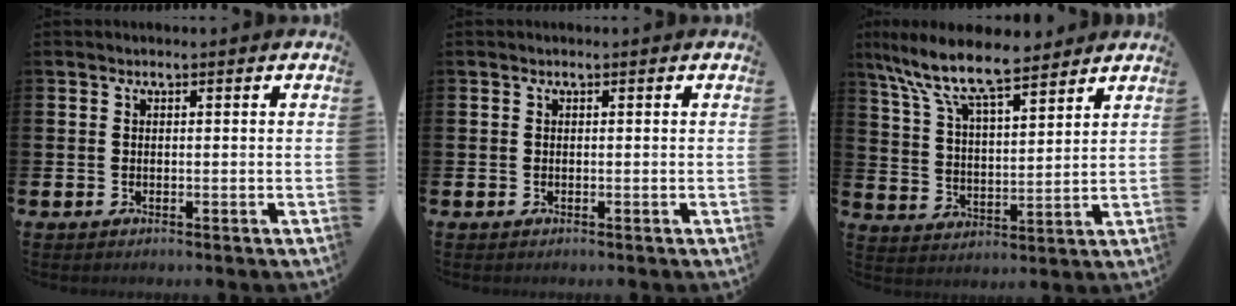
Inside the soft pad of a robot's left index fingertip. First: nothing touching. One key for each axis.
{"total": 0.0}
{"total": 10.0, "fx": 8.6, "fy": 2.4, "fz": 4.6, "tx": -0.128, "ty": -0.044, "tz": 0.151}